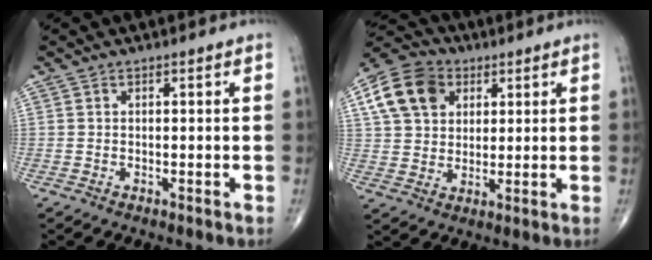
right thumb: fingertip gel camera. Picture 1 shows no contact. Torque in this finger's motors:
{"motor_torque": [-0.25, 1.62, 1.08, 0.54, 0.05]}